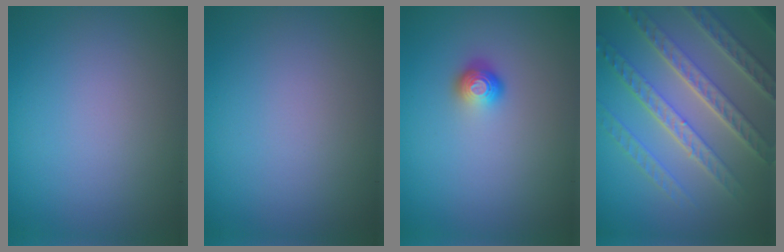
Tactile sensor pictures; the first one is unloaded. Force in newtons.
{"total": 0.0}
{"total": 1.7, "press": 1.3, "slide": 1.2}
{"total": 7.6, "press": 5.6, "slide": 5.2}